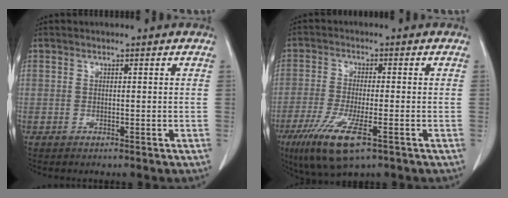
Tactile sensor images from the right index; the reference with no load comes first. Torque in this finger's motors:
{"motor_torque": [0.96, -0.79, 0.23, 0.18]}